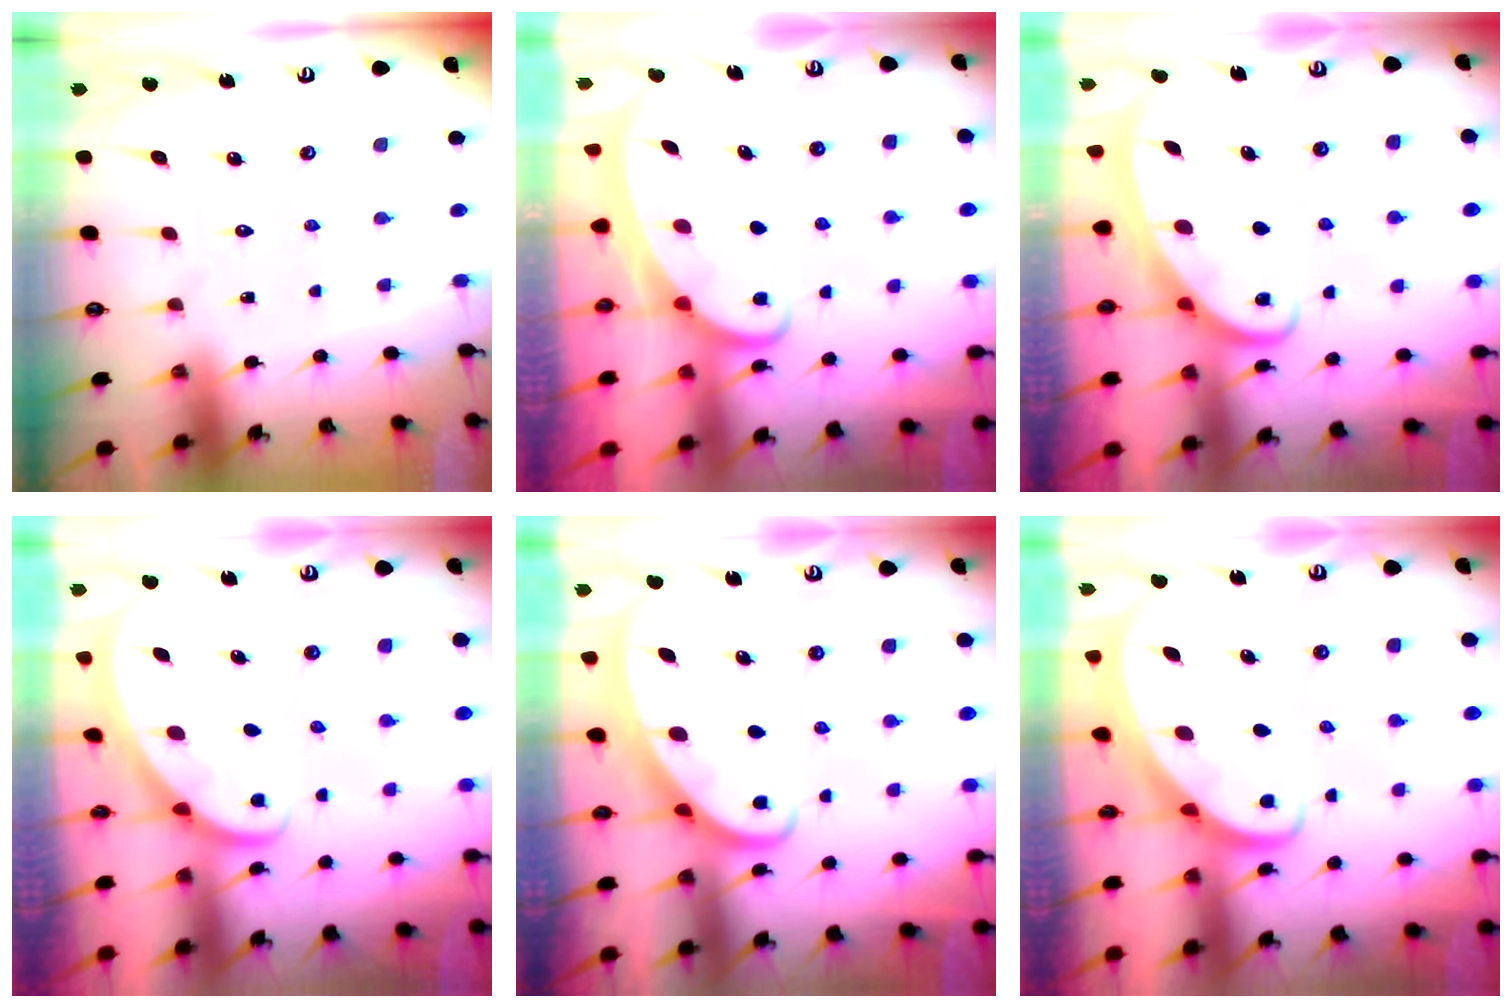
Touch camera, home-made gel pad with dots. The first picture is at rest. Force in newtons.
{"total": 2.1, "press": 2.1, "slide": 0.3}
{"total": 2.5, "press": 2.5, "slide": 0.3}
{"total": 2.0, "press": 2.0, "slide": 0.1}
{"total": 2.2, "press": 2.2, "slide": 0.3}
{"total": 2.8, "press": 2.7, "slide": 0.3}